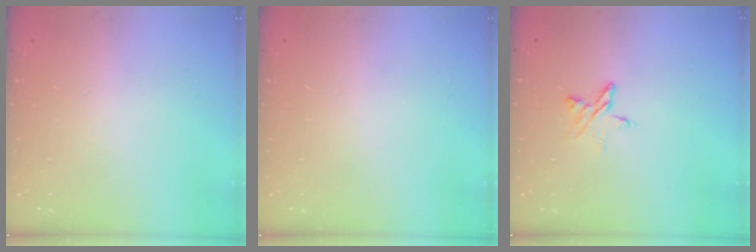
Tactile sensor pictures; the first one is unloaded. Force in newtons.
{"total": 0.0}
{"total": 5.6, "press": 5.6, "slide": 0.6}